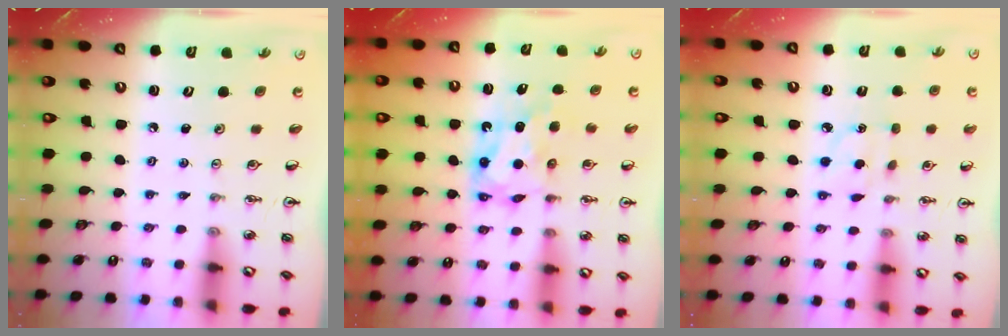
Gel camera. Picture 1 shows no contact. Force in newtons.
{"total": 6.7, "press": 6.7, "slide": 0.4}
{"total": 5.2, "press": 5.2, "slide": 0.5}